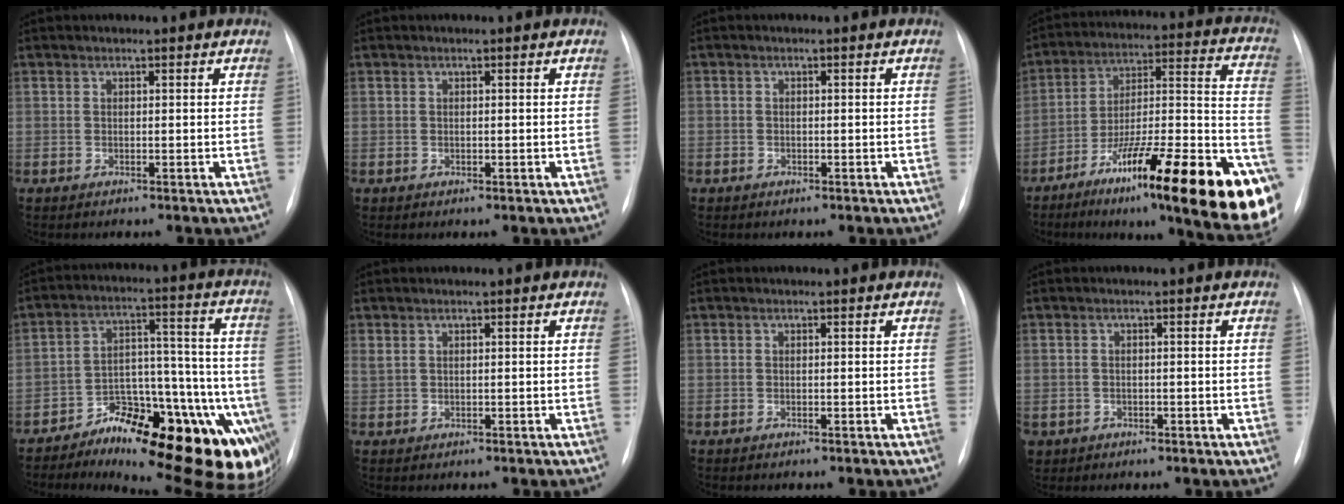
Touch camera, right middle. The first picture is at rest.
{"total": 0.0}
{"total": 0.9, "force": [-0.5, 0.7, 0.1], "torque": [-0.007, 0.002, -0.008]}
{"total": 32.8, "force": [-17.4, 5.6, 27.2], "torque": [-0.293, 0.003, -0.261]}
{"total": 24.4, "force": [-14.1, 8.5, 18.0], "torque": [-0.144, 0.040, -0.180]}
{"total": 0.7, "force": [0.5, 0.2, 0.4], "torque": [-0.012, 0.007, 0.016]}
{"total": 0.0}
{"total": 2.4, "force": [-1.0, 2.1, 0.5], "torque": [-0.012, 0.001, -0.010]}